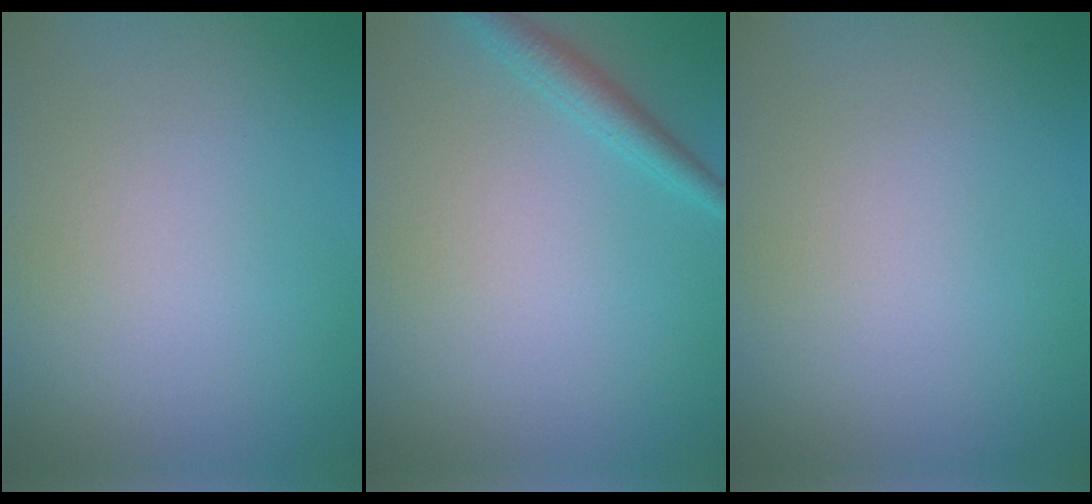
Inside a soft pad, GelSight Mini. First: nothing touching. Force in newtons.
{"total": 1.9, "press": 1.9, "slide": 0.0}
{"total": 0.0}